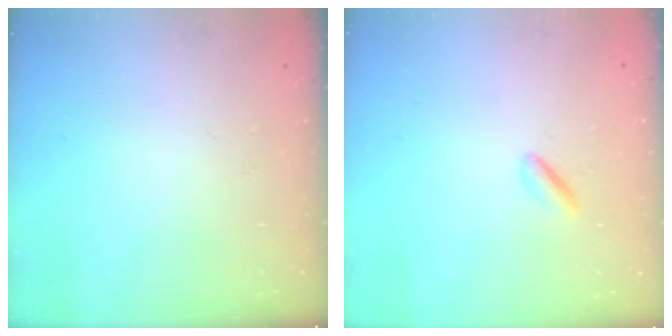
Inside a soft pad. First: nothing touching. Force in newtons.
{"total": 1.3, "press": 1.1, "slide": 0.8}